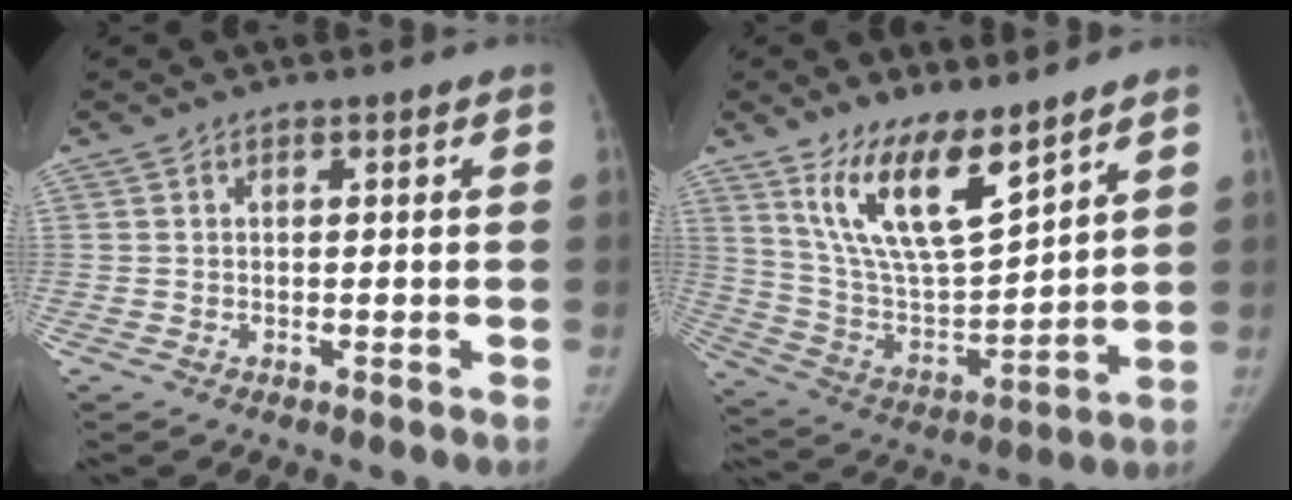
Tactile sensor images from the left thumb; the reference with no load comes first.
{"total": 15.0, "force": [10.1, 4.8, 10.0], "torque": [-0.158, -0.066, 0.206]}